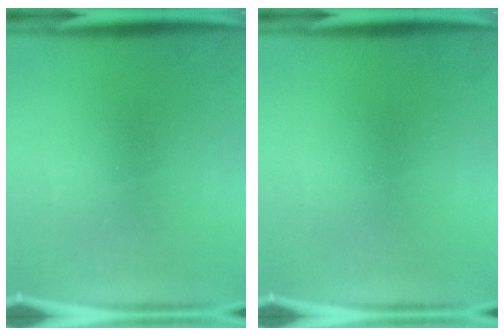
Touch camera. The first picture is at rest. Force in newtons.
{"total": 0.0}